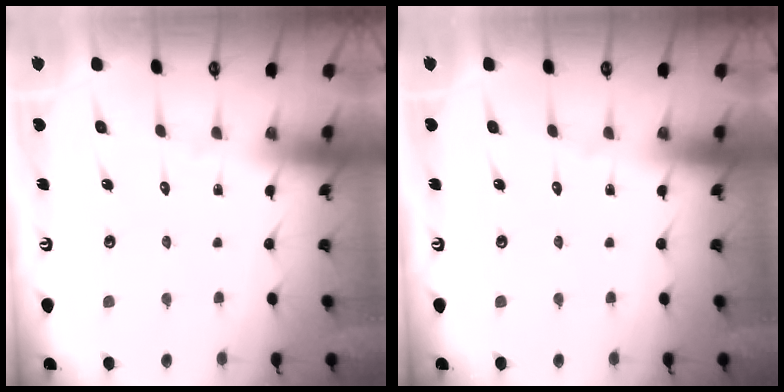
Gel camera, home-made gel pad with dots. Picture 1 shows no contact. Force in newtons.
{"total": 0.0}